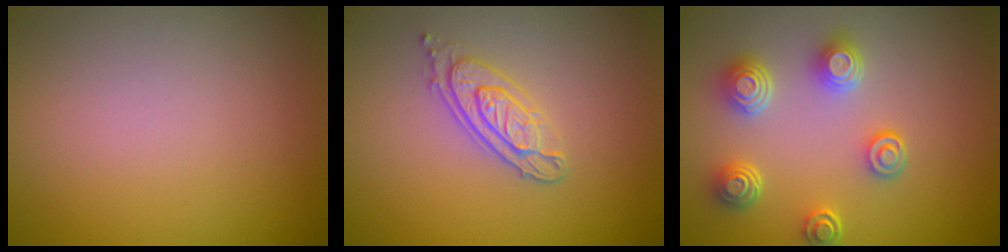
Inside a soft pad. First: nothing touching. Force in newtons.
{"total": 2.9, "press": 2.6, "slide": 1.4}
{"total": 4.4, "press": 3.6, "slide": 2.4}